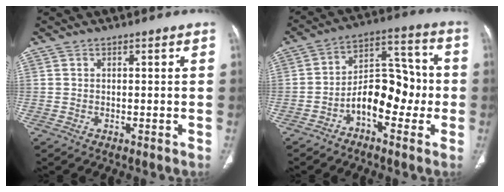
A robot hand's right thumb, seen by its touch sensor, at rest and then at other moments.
{"total": 11.5, "force": [-3.5, 6.7, 8.6], "torque": [-0.106, 0.052, -0.065]}